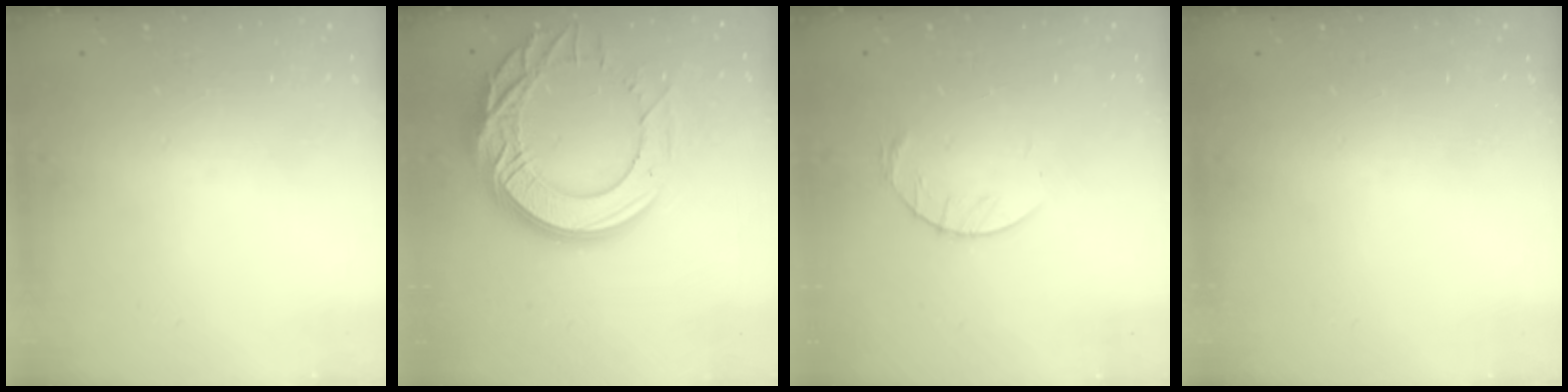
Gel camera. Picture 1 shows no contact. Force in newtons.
{"total": 22.6, "press": 22.5, "slide": 2.2}
{"total": 6.0, "press": 6.0, "slide": 0.8}
{"total": 0.0}